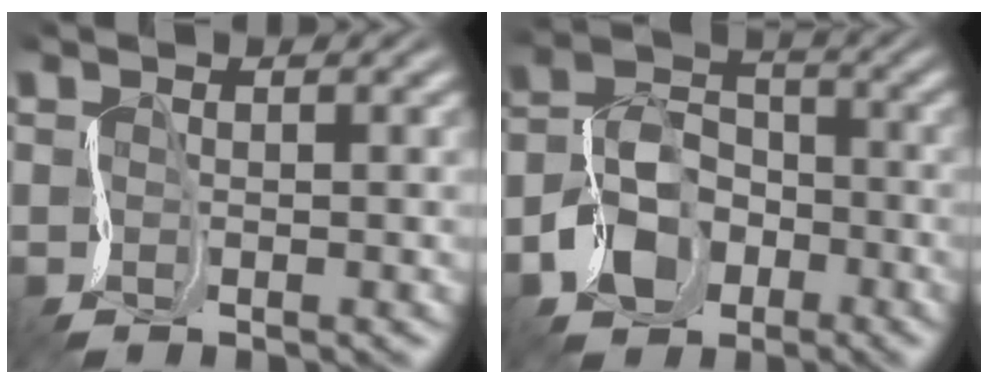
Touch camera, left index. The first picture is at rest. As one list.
[{"total": 4.7, "force": [-2.4, 3.8, 1.5], "torque": [-0.042, 0.015, -0.056]}]